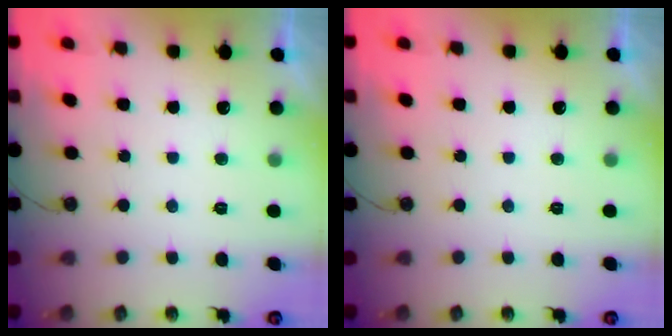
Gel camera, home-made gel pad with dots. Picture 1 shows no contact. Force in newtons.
{"total": 0.0}